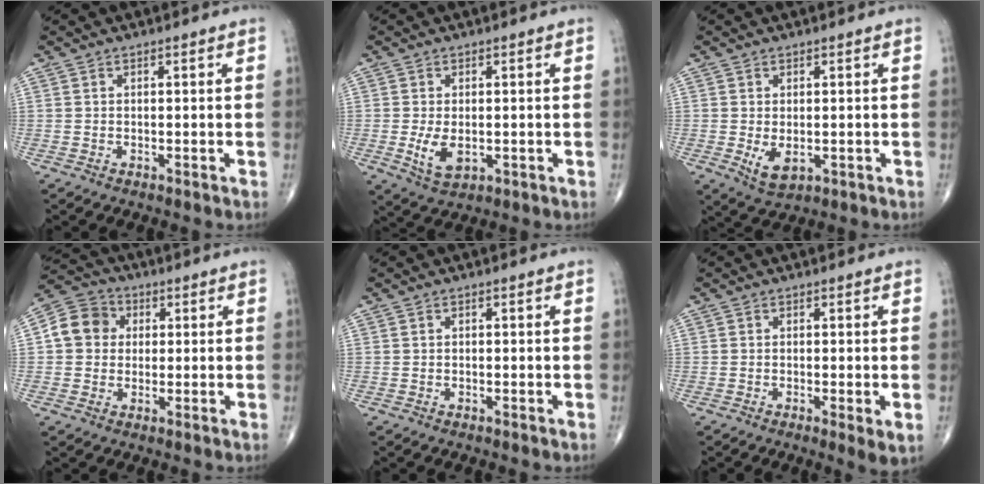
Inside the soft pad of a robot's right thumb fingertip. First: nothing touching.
{"total": 5.2, "force": [-0.8, 2.9, 4.2], "torque": [-0.079, -0.012, -0.007]}
{"total": 4.2, "force": [-0.7, 2.4, 3.4], "torque": [-0.052, -0.010, -0.001]}
{"total": 8.1, "force": [1.1, 7.2, 3.6], "torque": [-0.050, 0.015, 0.006]}
{"total": 0.0}
{"total": 3.3, "force": [-0.8, 0.5, 3.2], "torque": [-0.056, -0.013, -0.017]}